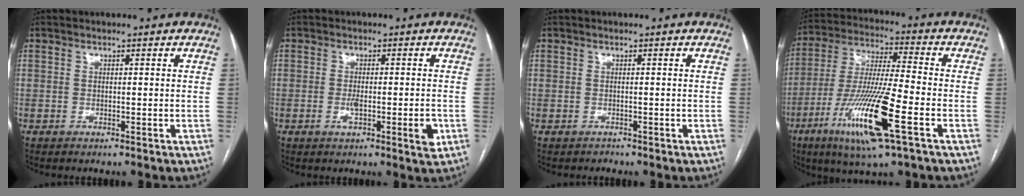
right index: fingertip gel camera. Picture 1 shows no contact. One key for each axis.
{"total": 5.0, "fx": -1.5, "fy": 0.9, "fz": 4.7, "tx": -0.074, "ty": -0.005, "tz": -0.022}
{"total": 0.7, "fx": -0.5, "fy": 0.4, "fz": -0.2, "tx": -0.003, "ty": 0.001, "tz": -0.010}
{"total": 16.6, "fx": -6.7, "fy": 0.8, "fz": 15.2, "tx": -0.309, "ty": -0.025, "tz": -0.124}